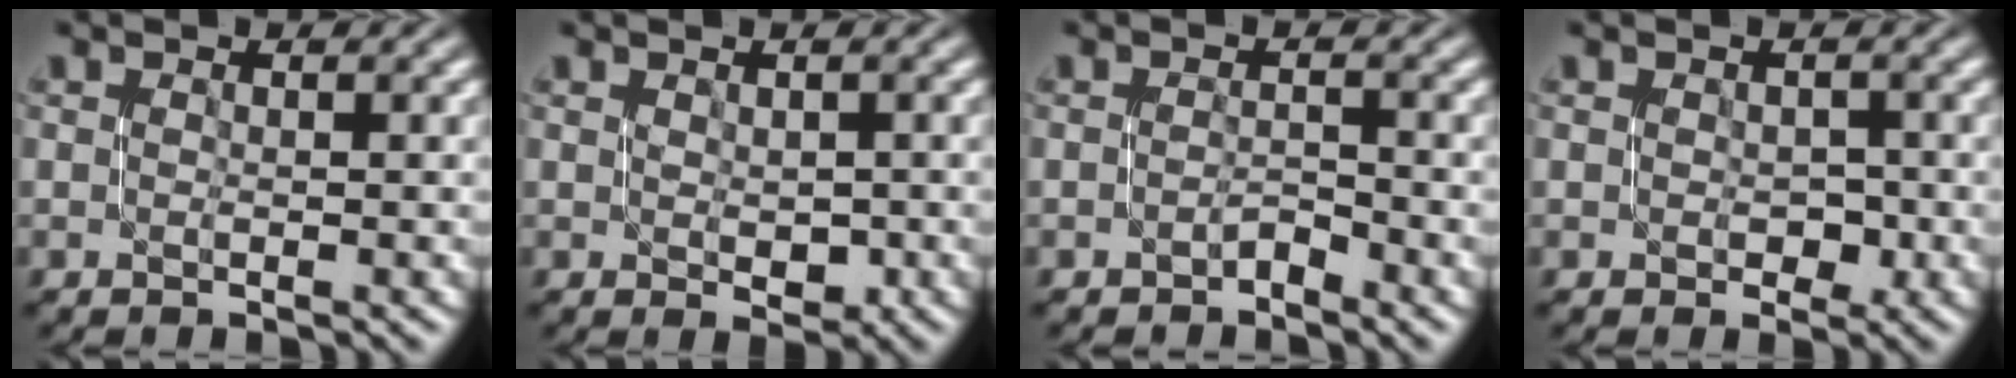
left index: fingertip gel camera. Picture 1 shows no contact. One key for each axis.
{"total": 0.8, "fx": 0.1, "fy": 0.5, "fz": 0.7, "tx": -0.008, "ty": -0.001, "tz": 0.007}
{"total": 0.7, "fx": -0.7, "fy": 0.0, "fz": -0.1, "tx": 0.003, "ty": 0.005, "tz": -0.015}
{"total": 1.1, "fx": -0.3, "fy": 0.9, "fz": 0.5, "tx": -0.004, "ty": 0.000, "tz": -0.003}